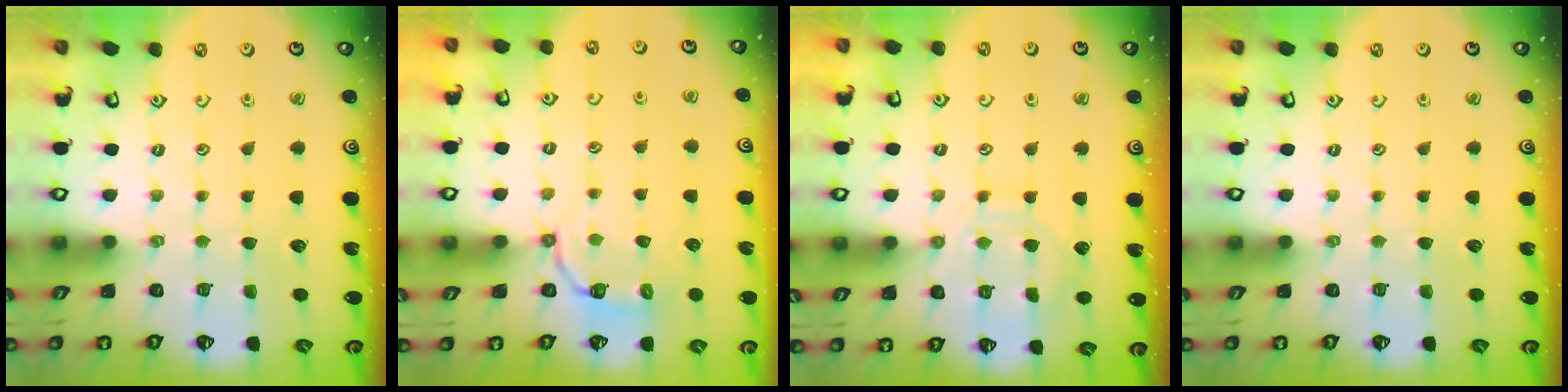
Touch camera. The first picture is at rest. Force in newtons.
{"total": 3.5, "press": 2.9, "slide": 2.0}
{"total": 8.9, "press": 8.9, "slide": 0.8}
{"total": 0.0}